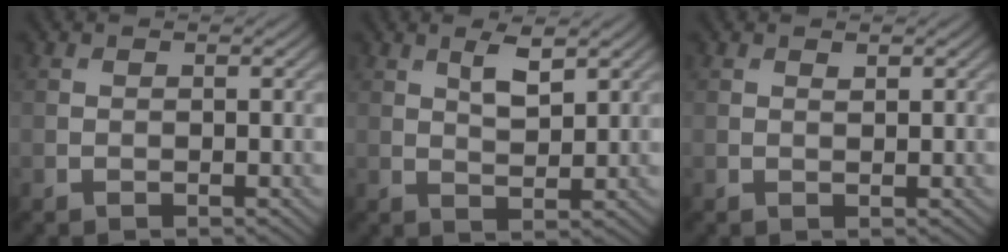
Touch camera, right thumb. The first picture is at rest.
{"total": 3.4, "force": [1.9, 1.1, 2.6], "torque": [-0.055, -0.003, 0.036]}
{"total": 0.6, "force": [0.5, 0.1, 0.3], "torque": [-0.004, -0.003, 0.009]}